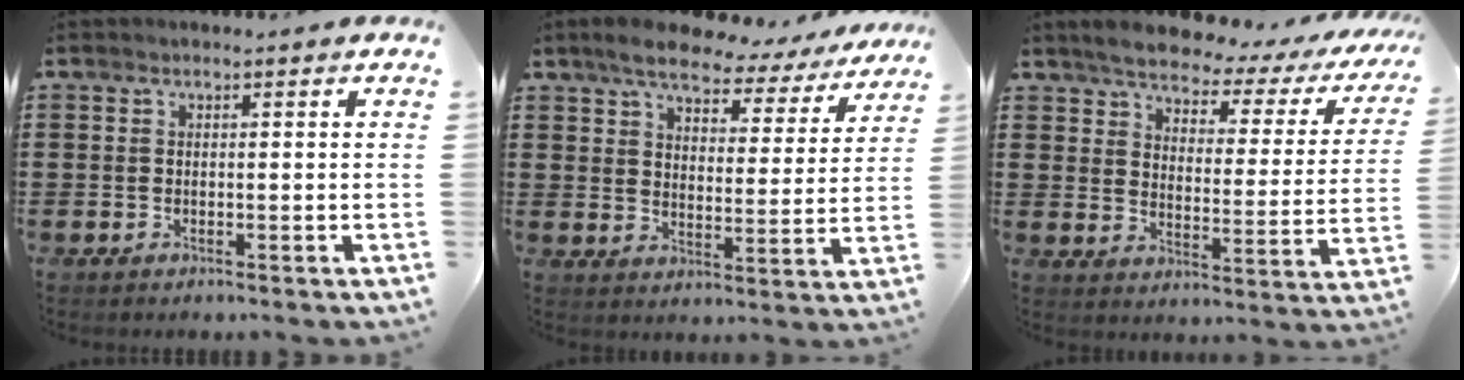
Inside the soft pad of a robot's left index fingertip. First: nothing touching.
{"total": 6.1, "force": [5.4, 1.8, 2.3], "torque": [-0.064, -0.025, 0.088]}
{"total": 4.2, "force": [3.9, 0.8, 1.4], "torque": [-0.044, -0.030, 0.058]}